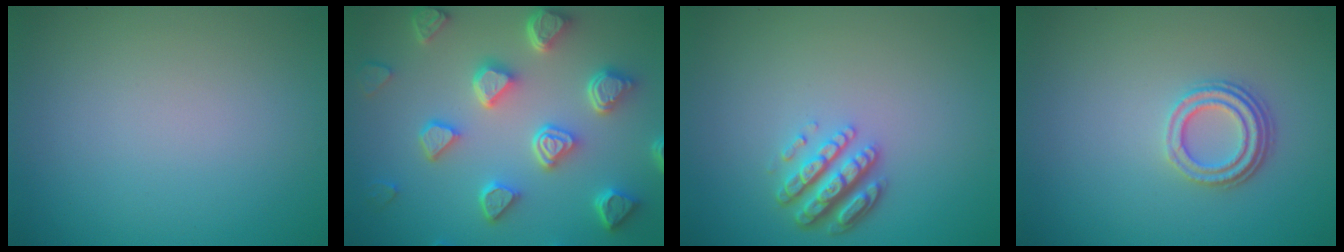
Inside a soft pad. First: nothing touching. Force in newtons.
{"total": 7.1, "press": 5.6, "slide": 4.4}
{"total": 3.8, "press": 3.0, "slide": 2.2}
{"total": 3.1, "press": 2.4, "slide": 2.0}